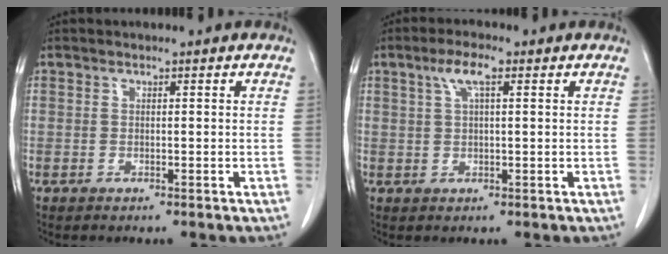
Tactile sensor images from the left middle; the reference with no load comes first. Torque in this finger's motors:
{"motor_torque": [0.87, -0.17, 0.03, 0.04]}